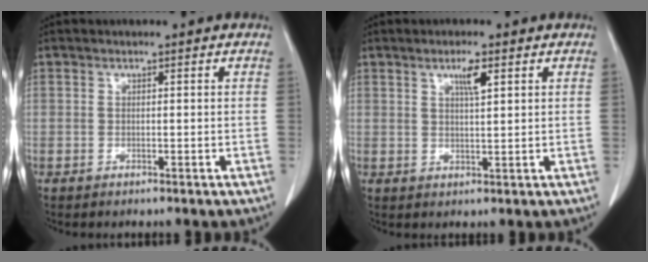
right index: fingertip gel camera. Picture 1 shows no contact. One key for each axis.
{"total": 3.1, "fx": 1.6, "fy": 0.3, "fz": 2.7, "tx": -0.048, "ty": -0.002, "tz": 0.026}